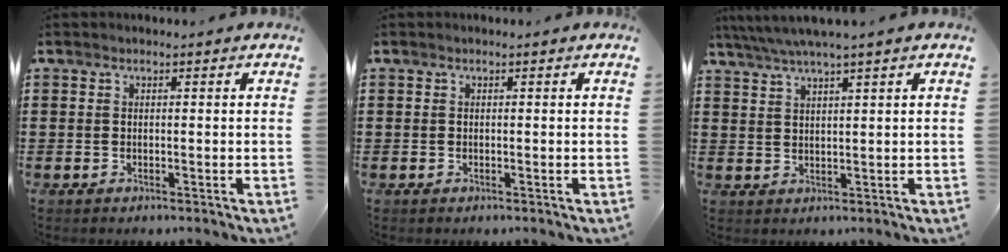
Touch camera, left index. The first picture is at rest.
{"total": 0.0}
{"total": 3.2, "force": [2.5, -0.5, 1.9], "torque": [-0.043, -0.004, 0.044]}